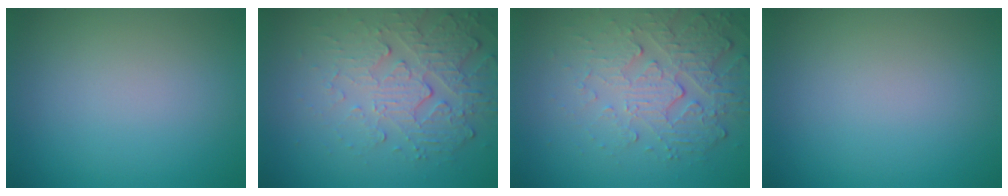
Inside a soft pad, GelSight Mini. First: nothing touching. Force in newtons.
{"total": 5.3, "press": 3.7, "slide": 3.9}
{"total": 5.3, "press": 3.7, "slide": 3.9}
{"total": 0.0}